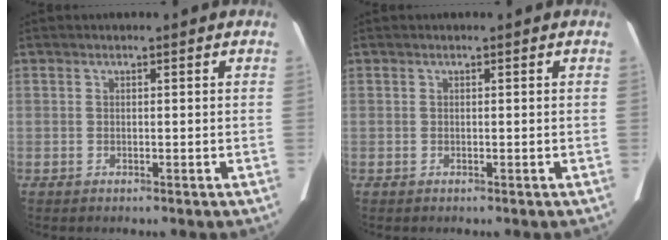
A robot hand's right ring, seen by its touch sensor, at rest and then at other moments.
{"total": 0.0}